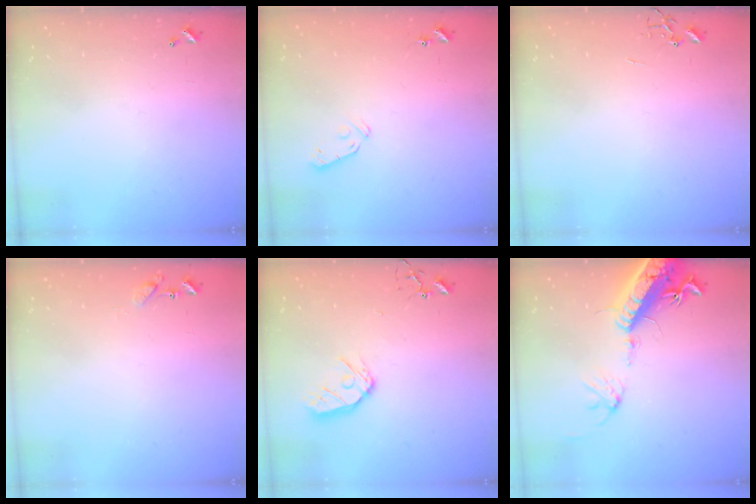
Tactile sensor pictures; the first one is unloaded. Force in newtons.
{"total": 5.9, "press": 5.9, "slide": 0.6}
{"total": 0.0}
{"total": 6.7, "press": 6.6, "slide": 0.8}
{"total": 10.7, "press": 10.6, "slide": 1.2}
{"total": 18.2, "press": 17.7, "slide": 4.2}